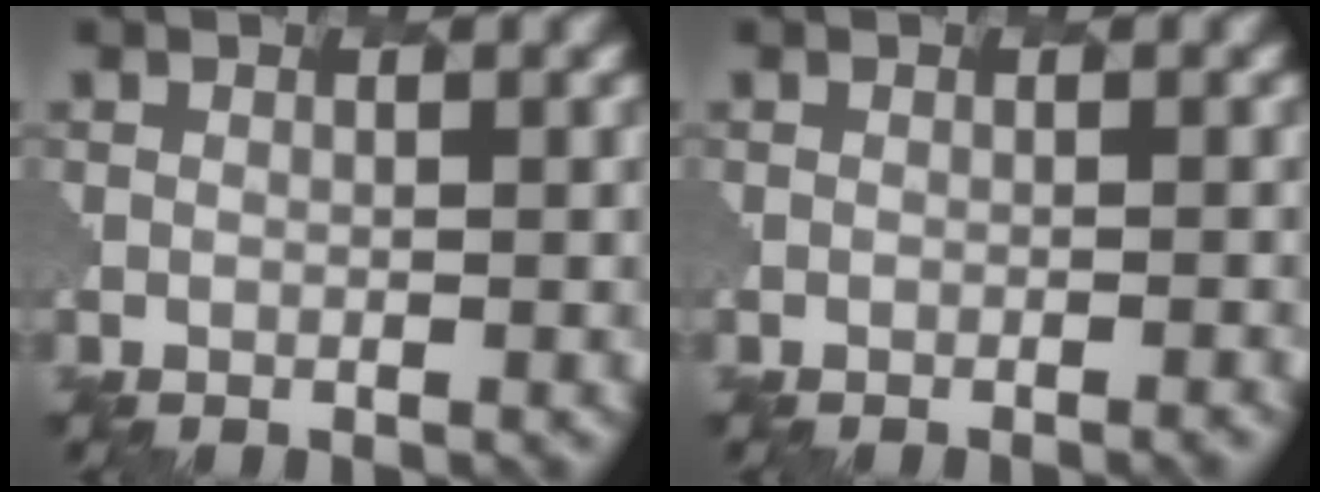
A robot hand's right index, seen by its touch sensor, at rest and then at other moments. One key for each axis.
{"total": 1.1, "fx": -0.7, "fy": 0.3, "fz": 0.8, "tx": -0.003, "ty": 0.007, "tz": -0.013}